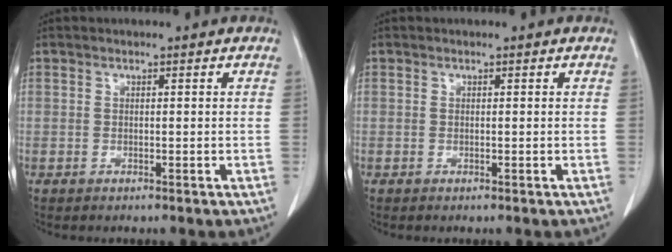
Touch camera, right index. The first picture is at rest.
{"total": 0.0}